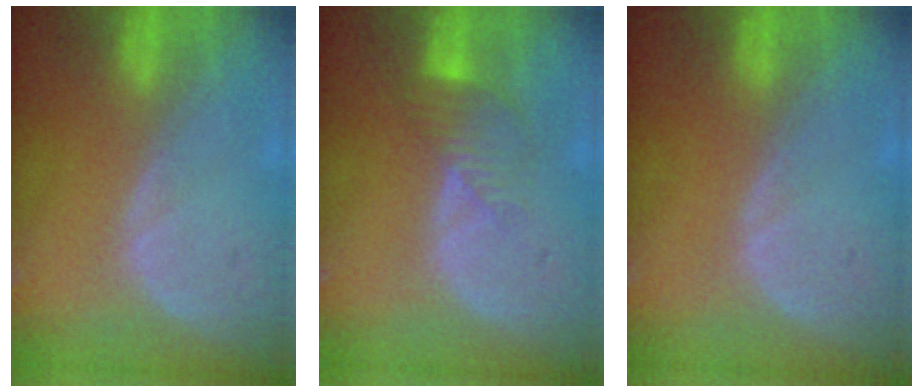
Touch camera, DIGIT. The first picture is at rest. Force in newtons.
{"total": 4.4, "press": 3.8, "slide": 2.2}
{"total": 0.0}